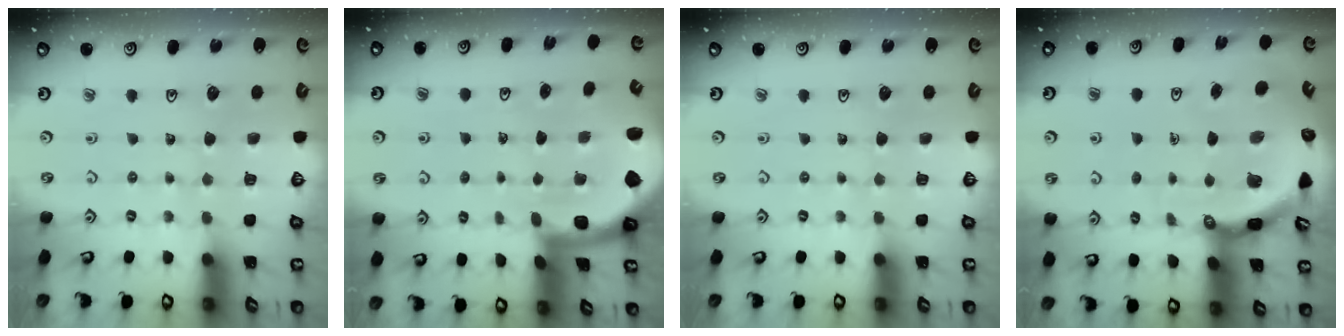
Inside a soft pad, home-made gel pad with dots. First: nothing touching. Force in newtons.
{"total": 3.1, "press": 3.0, "slide": 0.6}
{"total": 0.0}
{"total": 7.5, "press": 7.5, "slide": 0.8}